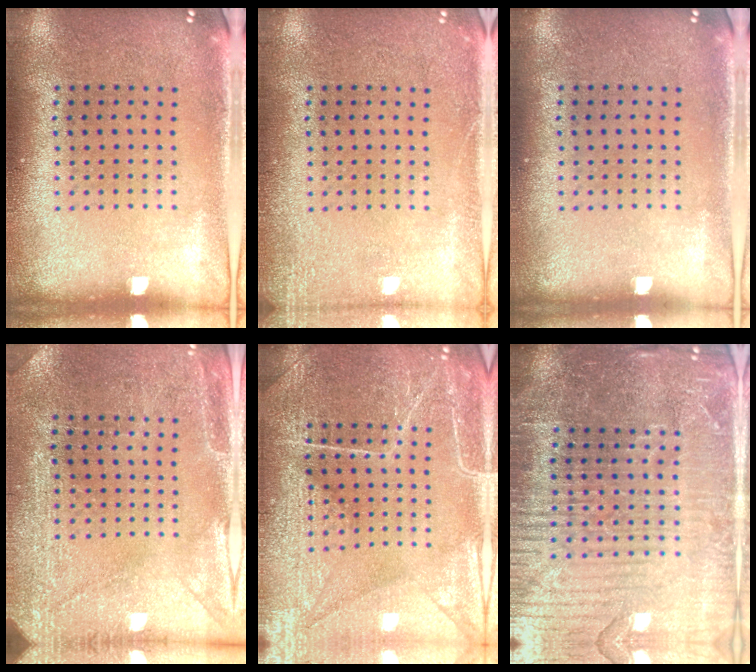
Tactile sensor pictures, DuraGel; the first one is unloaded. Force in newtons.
{"total": 1.9, "press": 1.9, "slide": 0.3}
{"total": 0.0}
{"total": 2.9, "press": 2.8, "slide": 0.6}
{"total": 4.1, "press": 4.1, "slide": 0.4}
{"total": 5.3, "press": 4.8, "slide": 2.3}